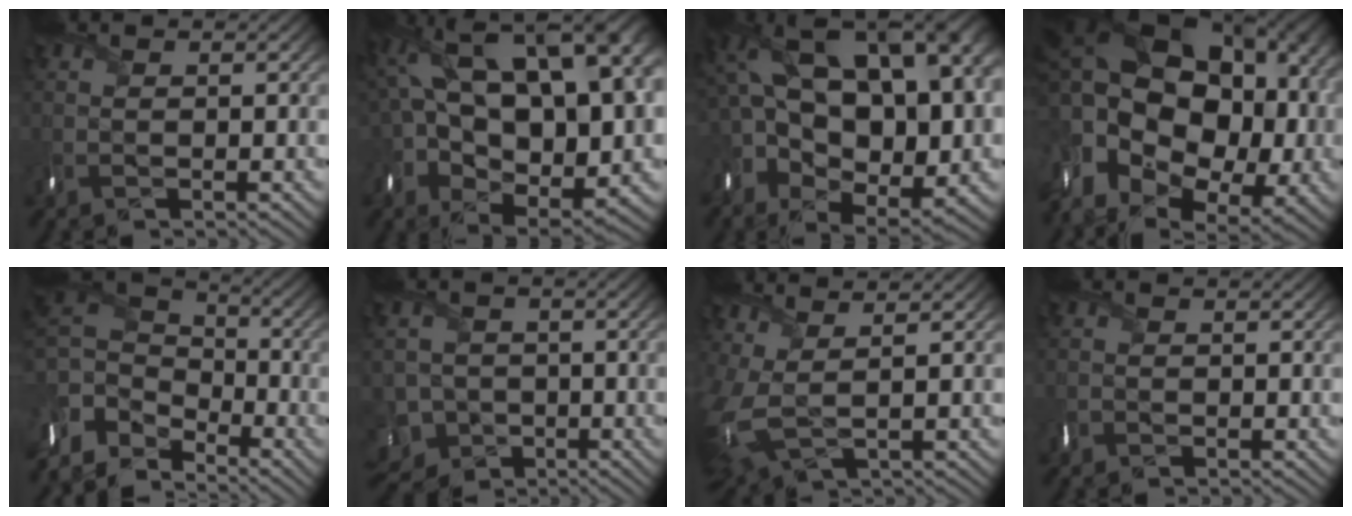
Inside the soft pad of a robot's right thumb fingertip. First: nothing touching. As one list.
[{"total": 21.5, "force": [3.2, 12.3, 17.4], "torque": [-0.316, -0.008, 0.084]}, {"total": 20.3, "force": [1.4, 11.6, 16.6], "torque": [-0.294, -0.016, 0.051]}, {"total": 20.9, "force": [1.4, 15.4, 14.1], "torque": [-0.289, -0.012, 0.027]}, {"total": 6.8, "force": [-3.7, 4.9, 2.9], "torque": [-0.091, -0.008, -0.073]}, {"total": 6.5, "force": [-3.4, 5.2, 1.8], "torque": [-0.039, -0.028, -0.056]}, {"total": 6.8, "force": [1.2, 3.0, 6.0], "torque": [-0.179, -0.011, 0.034]}, {"total": 1.2, "force": [-0.4, 0.0, -1.1], "torque": [0.027, -0.007, -0.007]}]